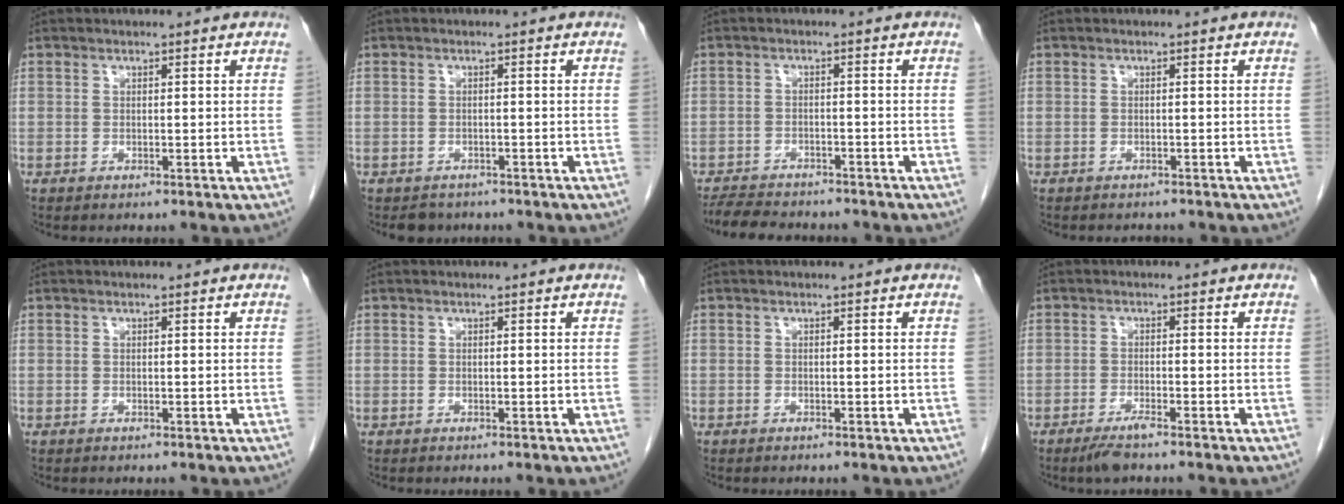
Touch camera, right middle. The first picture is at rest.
{"total": 2.4, "force": [-2.1, 1.3, 0.0], "torque": [-0.010, 0.000, -0.030]}
{"total": 7.7, "force": [-7.0, 2.2, 2.4], "torque": [-0.041, -0.012, -0.108]}
{"total": 2.3, "force": [-2.2, 0.8, 0.4], "torque": [-0.012, -0.005, -0.026]}
{"total": 0.0}
{"total": 0.0}
{"total": 0.0}
{"total": 2.8, "force": [-2.2, 0.0, 1.8], "torque": [-0.041, -0.005, -0.043]}